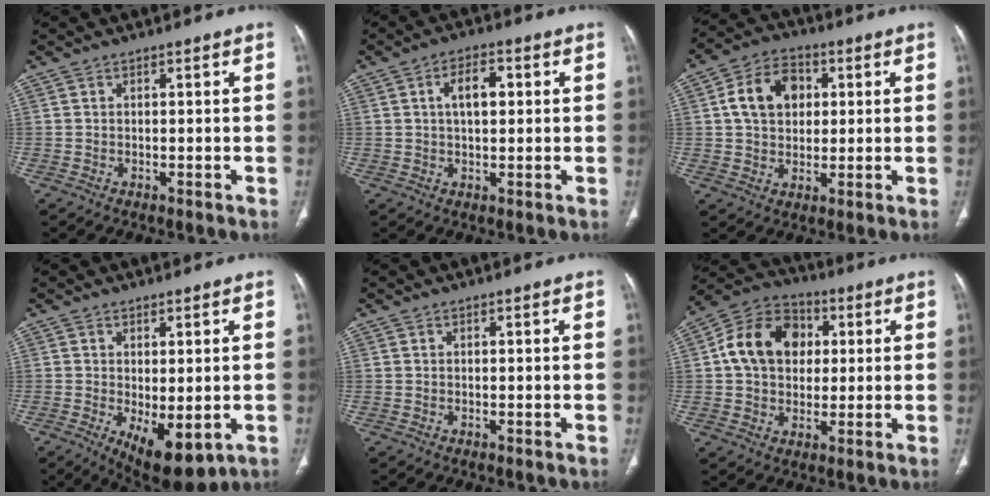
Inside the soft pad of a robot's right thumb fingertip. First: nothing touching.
{"total": 5.9, "force": [1.2, 3.1, 4.8], "torque": [-0.077, 0.008, 0.018]}
{"total": 10.9, "force": [2.3, 8.0, 6.9], "torque": [-0.100, 0.010, 0.034]}
{"total": 9.4, "force": [-2.4, 4.1, 8.0], "torque": [-0.112, -0.018, -0.021]}
{"total": 0.0}
{"total": 14.4, "force": [2.5, 11.2, 8.8], "torque": [-0.131, 0.018, 0.032]}